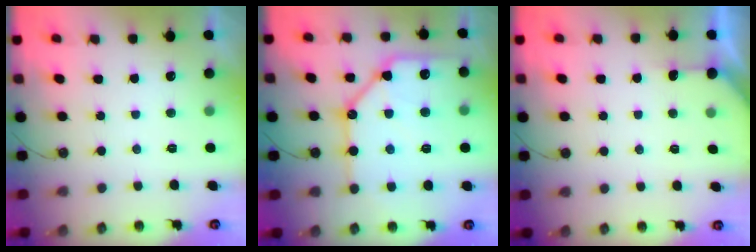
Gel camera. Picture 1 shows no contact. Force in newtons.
{"total": 19.5, "press": 19.4, "slide": 2.2}
{"total": 3.4, "press": 3.4, "slide": 0.4}